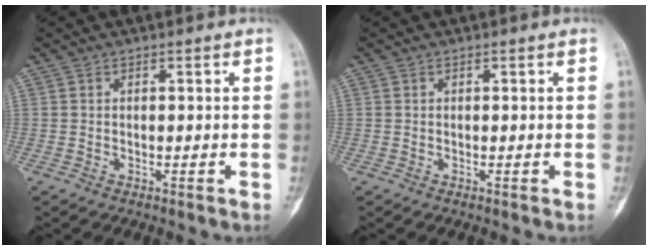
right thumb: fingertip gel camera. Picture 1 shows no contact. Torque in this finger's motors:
{"motor_torque": [0.06, 0.05, 0.05, -0.05, 0.00]}